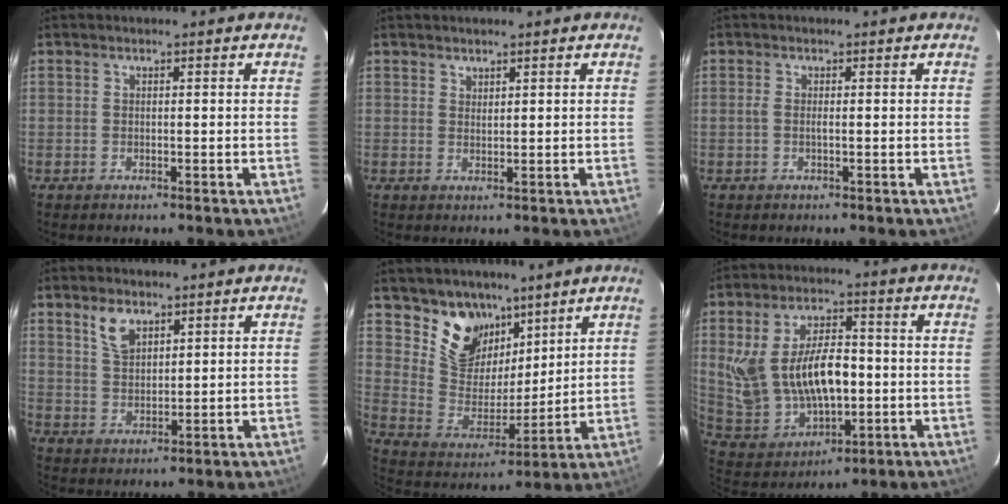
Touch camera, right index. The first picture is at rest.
{"total": 1.1, "force": [1.1, 0.4, 0.2], "torque": [-0.002, 0.001, 0.020]}
{"total": 0.9, "force": [-0.1, -0.1, 0.9], "torque": [-0.019, 0.001, -0.004]}
{"total": 5.0, "force": [3.2, 2.6, 2.9], "torque": [-0.054, 0.005, 0.064]}
{"total": 12.4, "force": [8.3, 8.1, 4.4], "torque": [-0.090, -0.005, 0.165]}
{"total": 16.4, "force": [0.2, 9.1, 13.6], "torque": [-0.270, 0.000, 0.031]}